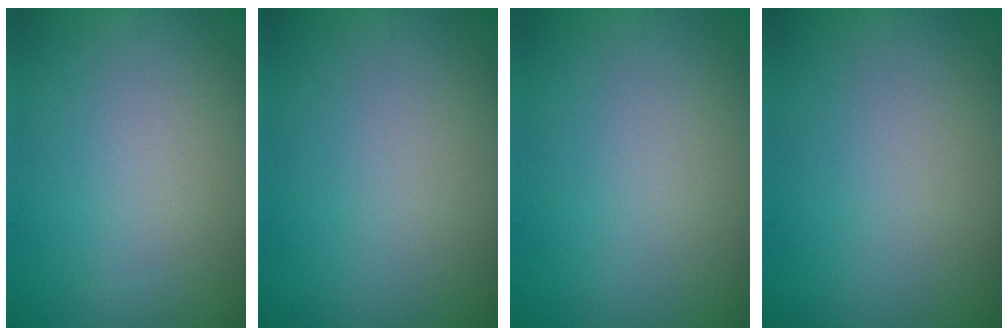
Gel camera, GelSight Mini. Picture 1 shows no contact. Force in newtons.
{"total": 0.0}
{"total": 0.0}
{"total": 0.0}